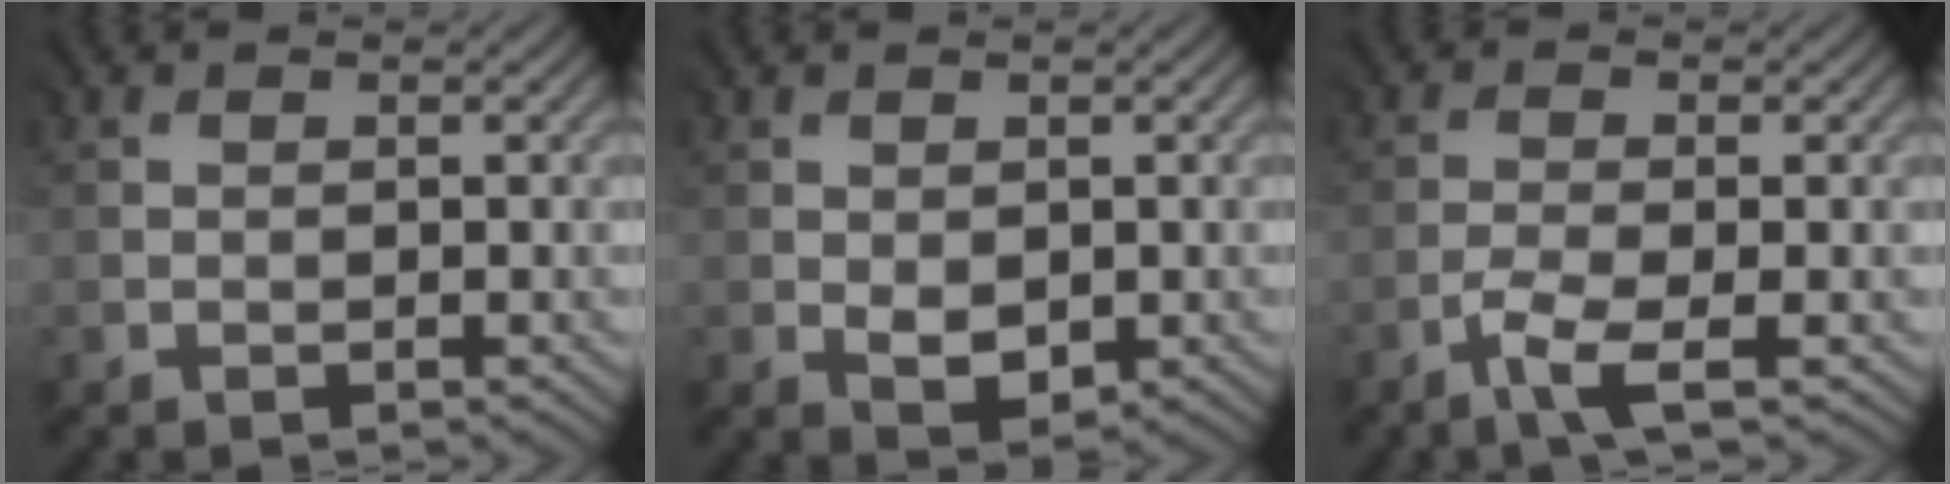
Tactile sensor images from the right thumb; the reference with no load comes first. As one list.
[{"total": 2.7, "force": [-0.3, 1.8, 1.9], "torque": [-0.035, -0.008, 0.001]}, {"total": 3.2, "force": [-2.2, 0.1, 2.3], "torque": [-0.054, -0.003, -0.051]}]